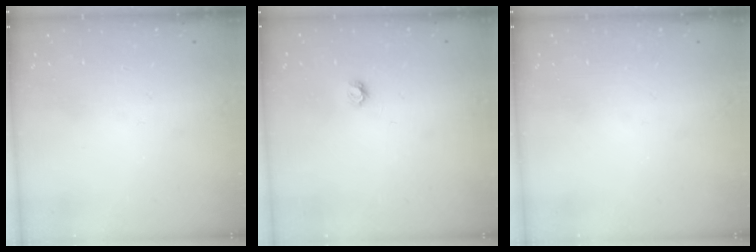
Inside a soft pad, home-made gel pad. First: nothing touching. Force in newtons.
{"total": 3.8, "press": 3.8, "slide": 0.3}
{"total": 0.0}